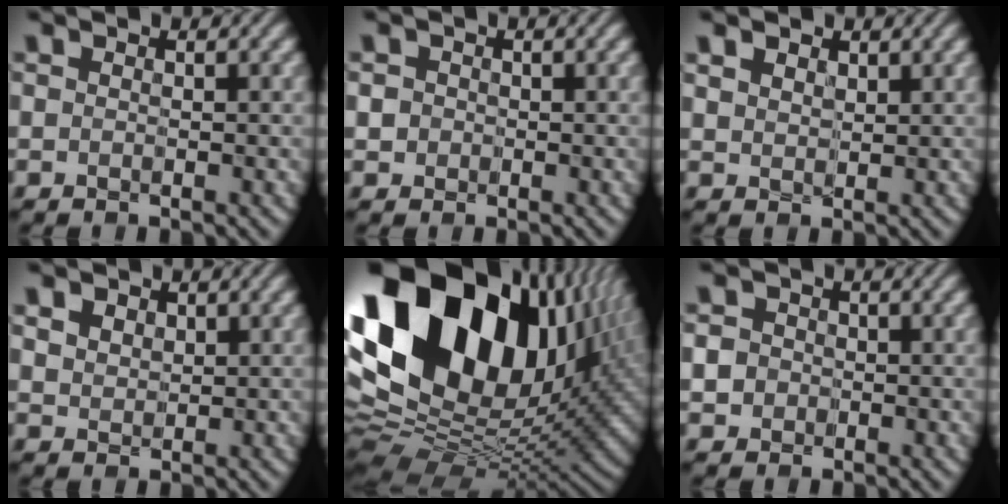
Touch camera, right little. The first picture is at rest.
{"total": 1.1, "force": [-0.3, 1.0, 0.1], "torque": [-0.004, -0.002, -0.005]}
{"total": 2.5, "force": [1.6, 1.6, 1.2], "torque": [-0.036, 0.001, 0.031]}
{"total": 2.3, "force": [1.2, 1.7, 1.1], "torque": [-0.035, 0.001, 0.025]}
{"total": 22.0, "force": [6.1, 14.9, 14.9], "torque": [-0.296, 0.030, 0.122]}
{"total": 1.7, "force": [-0.4, 1.6, 0.2], "torque": [-0.011, -0.002, 0.003]}